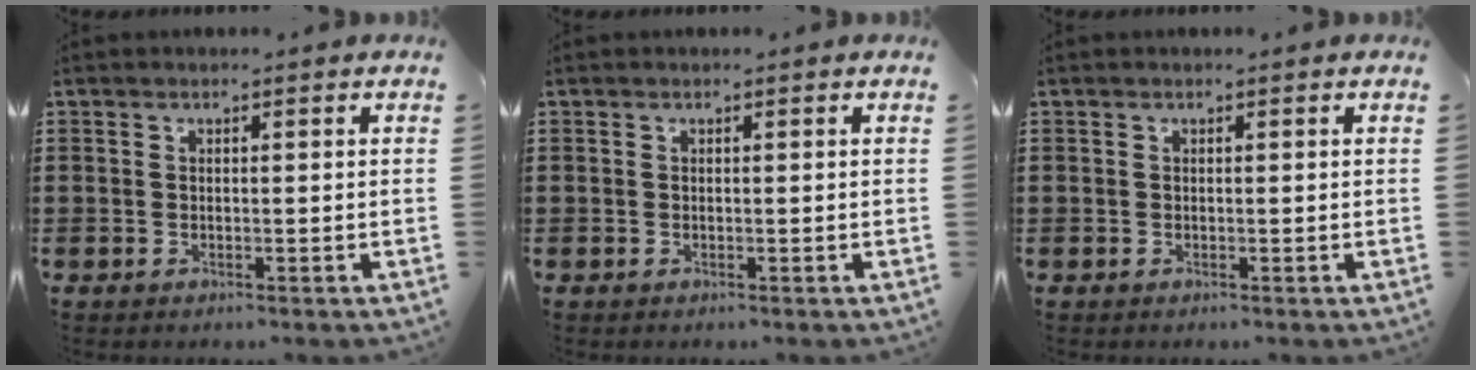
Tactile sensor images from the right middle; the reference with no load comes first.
{"total": 0.0}
{"total": 0.0}